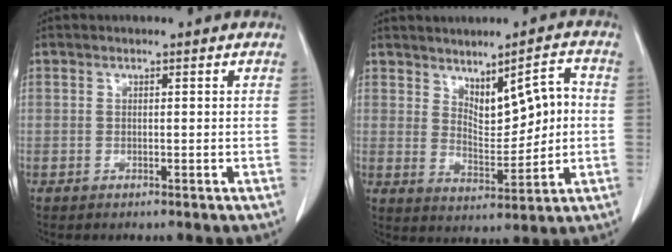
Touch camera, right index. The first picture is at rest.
{"total": 8.2, "force": [1.6, 3.1, 7.5], "torque": [-0.113, 0.011, 0.040]}